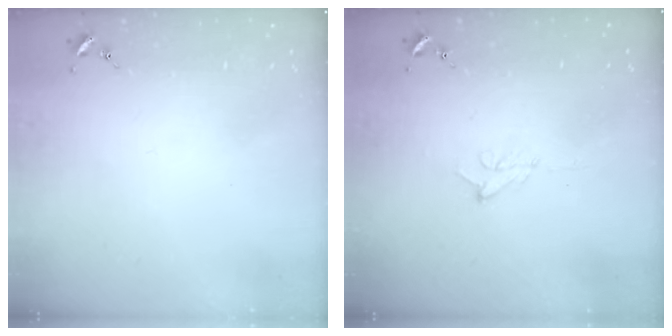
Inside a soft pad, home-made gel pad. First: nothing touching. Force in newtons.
{"total": 6.5, "press": 6.5, "slide": 0.8}